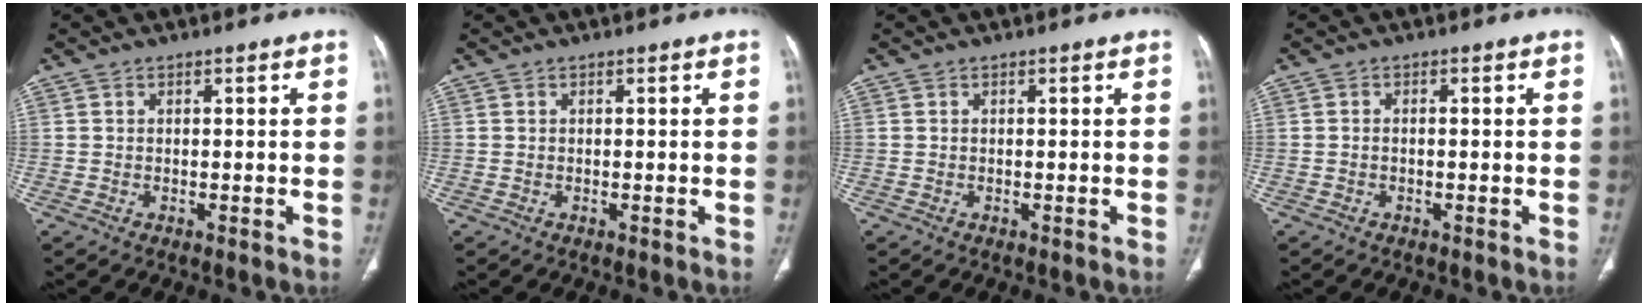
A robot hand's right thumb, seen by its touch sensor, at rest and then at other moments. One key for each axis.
{"total": 0.0}
{"total": 0.0}
{"total": 0.6, "fx": -0.2, "fy": 0.3, "fz": 0.5, "tx": -0.011, "ty": 0.002, "tz": -0.005}